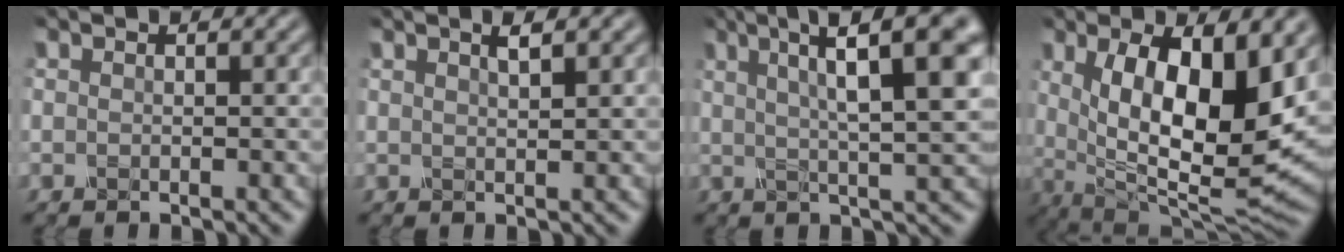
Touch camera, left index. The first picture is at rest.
{"total": 1.9, "force": [0.9, 0.5, 1.6], "torque": [-0.013, 0.007, 0.007]}
{"total": 10.2, "force": [3.8, 2.1, 9.2], "torque": [-0.124, 0.024, 0.058]}
{"total": 12.7, "force": [1.7, 5.2, 11.5], "torque": [-0.186, -0.025, 0.033]}